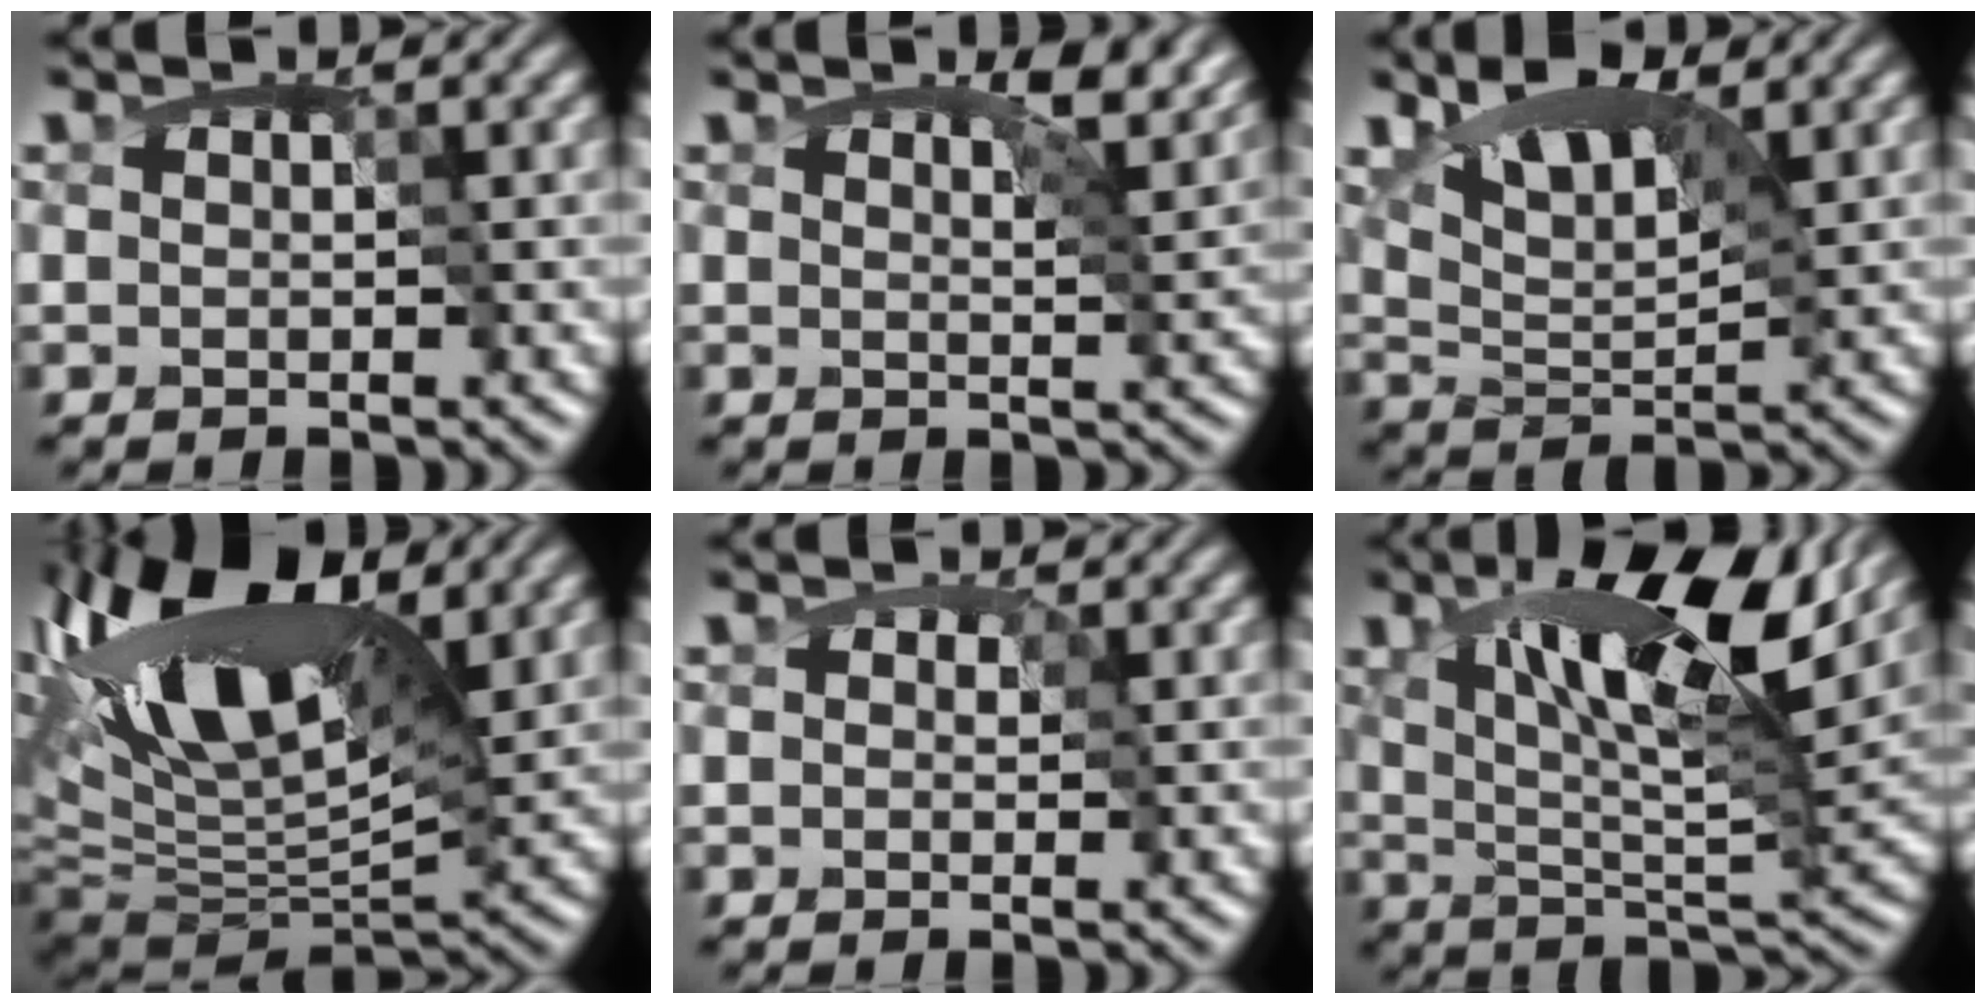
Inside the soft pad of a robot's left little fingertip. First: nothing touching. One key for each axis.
{"total": 5.5, "fx": 3.7, "fy": 2.0, "fz": 3.5, "tx": -0.046, "ty": 0.009, "tz": 0.031}
{"total": 4.4, "fx": 1.5, "fy": 2.0, "fz": 3.6, "tx": -0.066, "ty": -0.010, "tz": 0.033}
{"total": 12.0, "fx": 3.0, "fy": 5.5, "fz": 10.3, "tx": -0.188, "ty": 0.021, "tz": 0.043}
{"total": 1.0, "fx": 0.3, "fy": 0.8, "fz": 0.5, "tx": -0.015, "ty": 0.001, "tz": 0.004}
{"total": 10.3, "fx": 4.6, "fy": 3.3, "fz": 8.6, "tx": -0.141, "ty": 0.002, "tz": 0.080}